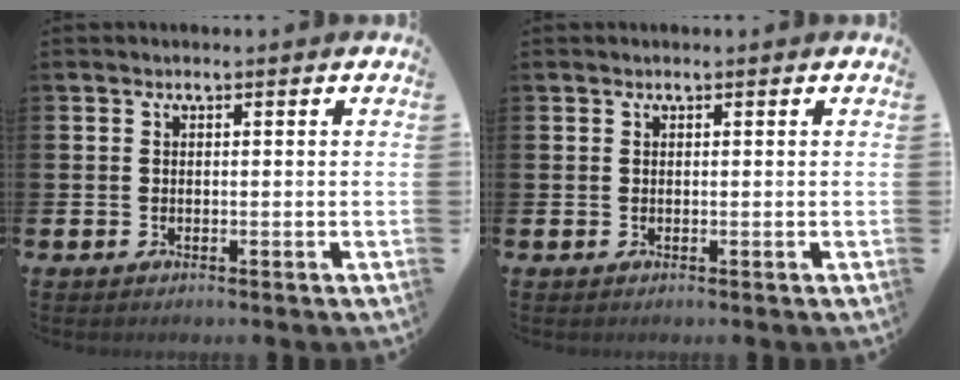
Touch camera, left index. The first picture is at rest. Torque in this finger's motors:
{"motor_torque": [-0.28, -0.31, 0.08, -0.09]}